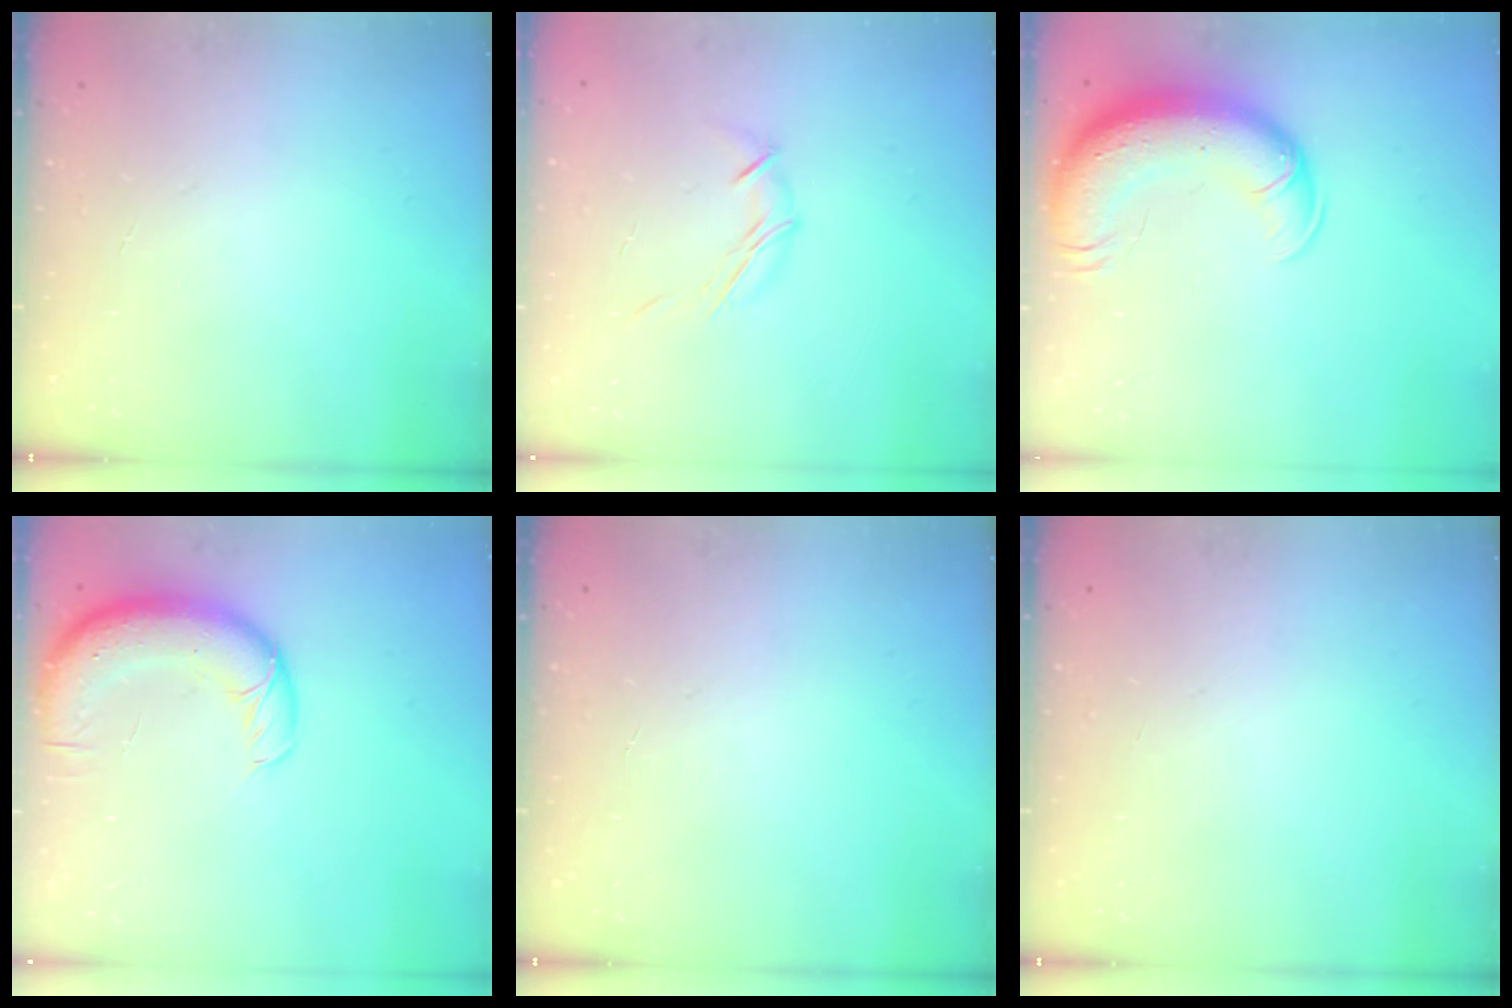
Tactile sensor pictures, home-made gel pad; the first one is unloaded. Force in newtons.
{"total": 5.6, "press": 5.5, "slide": 0.8}
{"total": 15.5, "press": 15.1, "slide": 3.7}
{"total": 12.4, "press": 12.0, "slide": 3.1}
{"total": 0.0}
{"total": 0.0}